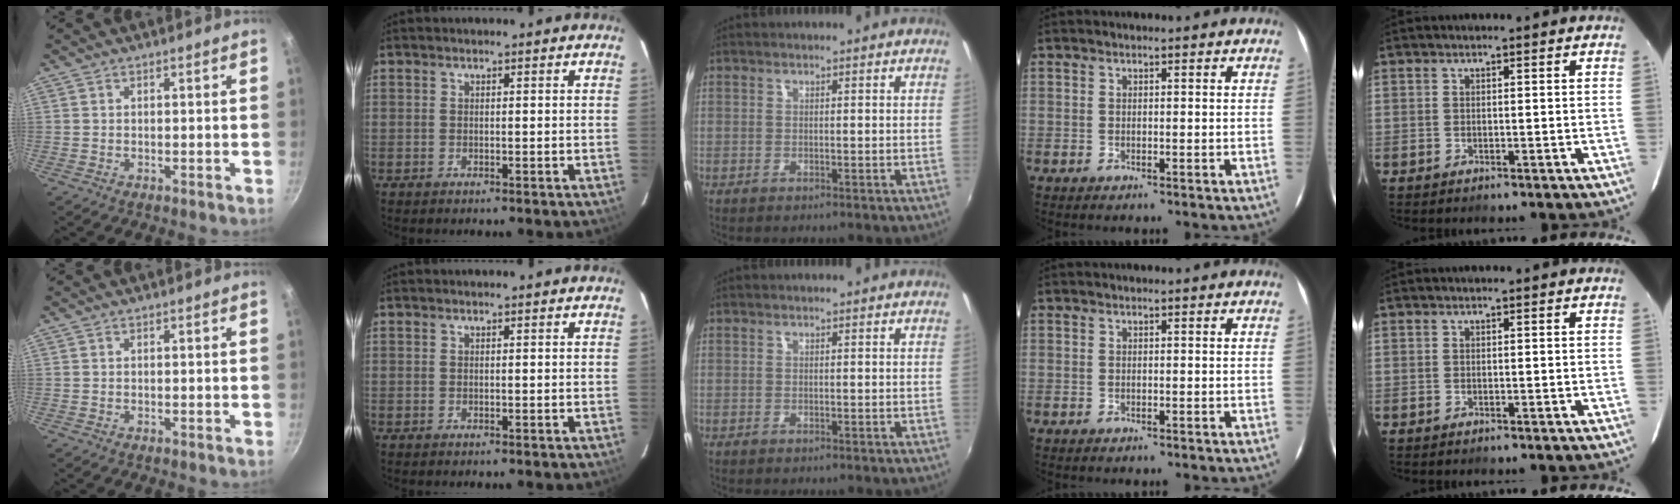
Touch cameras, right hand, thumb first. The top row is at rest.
{}